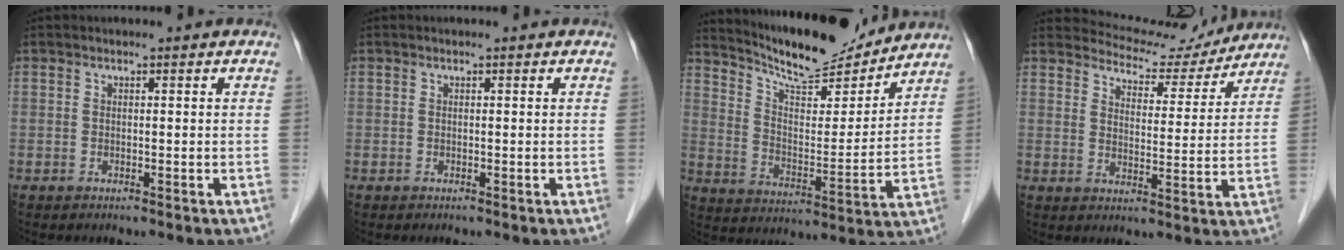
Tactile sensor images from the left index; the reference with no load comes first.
{"total": 0.0}
{"total": 14.7, "force": [13.8, 2.1, 4.7], "torque": [-0.085, -0.005, 0.223]}
{"total": 9.8, "force": [9.5, 2.2, 0.1], "torque": [-0.003, -0.003, 0.127]}